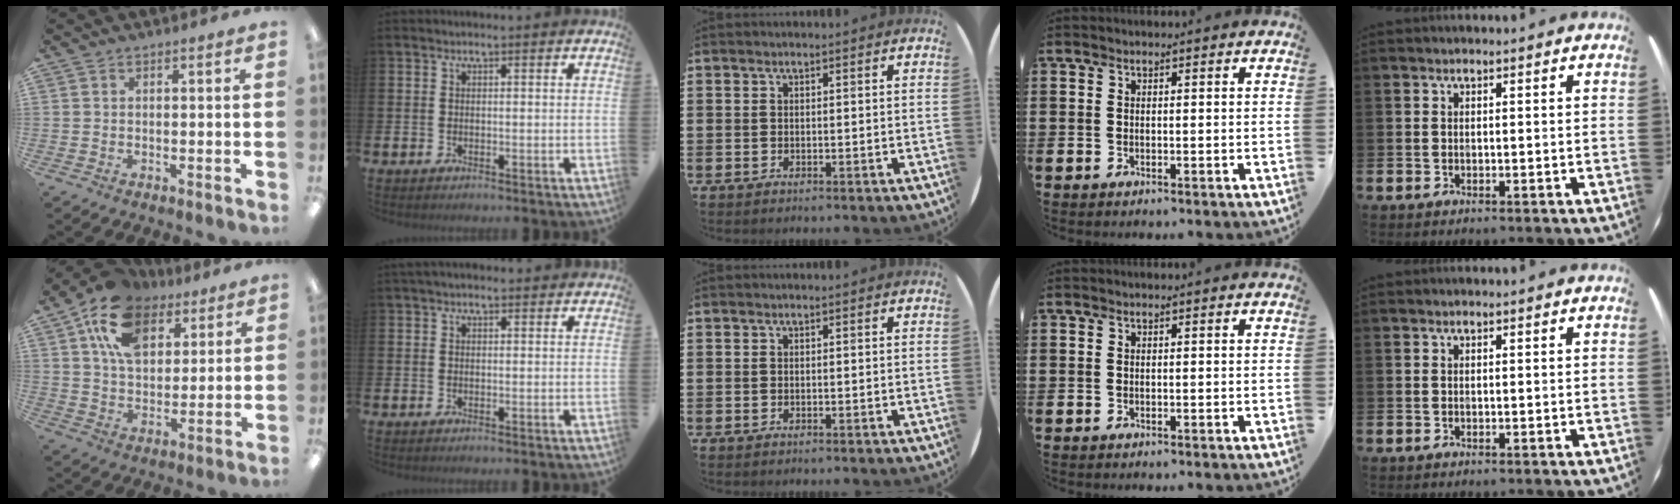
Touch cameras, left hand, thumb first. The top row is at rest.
{"thumb": {"total": 15.0, "force": [8.6, 9.7, 7.5], "torque": [-0.138, -0.026, 0.160]}, "index": {"total": 1.0, "force": [0.8, 0.4, 0.4], "torque": [0.000, 0.003, 0.012]}}